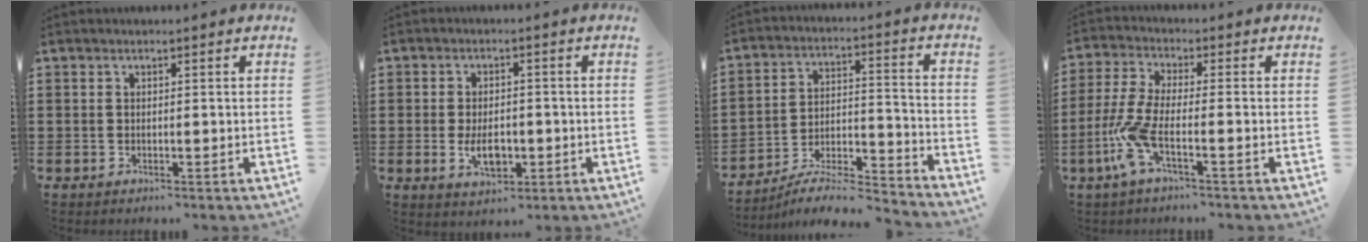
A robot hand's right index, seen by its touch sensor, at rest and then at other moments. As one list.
[{"total": 5.0, "force": [-1.1, 2.7, 4.1], "torque": [-0.064, -0.007, -0.022]}, {"total": 7.1, "force": [-6.4, 1.4, 2.7], "torque": [-0.043, 0.008, -0.123]}, {"total": 6.4, "force": [-2.8, 1.4, 5.6], "torque": [-0.157, -0.022, -0.063]}]